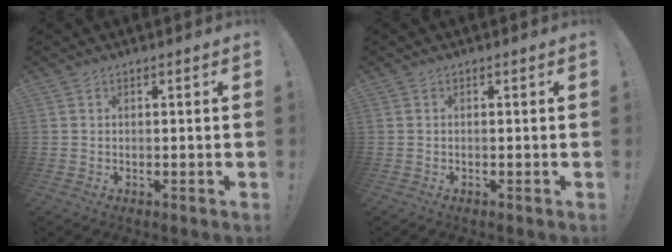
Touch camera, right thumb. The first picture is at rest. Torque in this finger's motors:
{"motor_torque": [-0.03, 0.03, -0.11, 0.11, 0.04]}